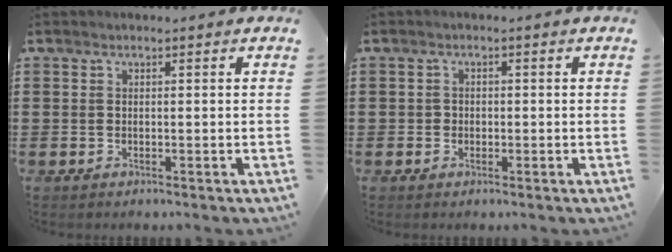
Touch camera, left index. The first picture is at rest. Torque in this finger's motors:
{"motor_torque": [-0.05, 0.06, -0.08, -0.01]}